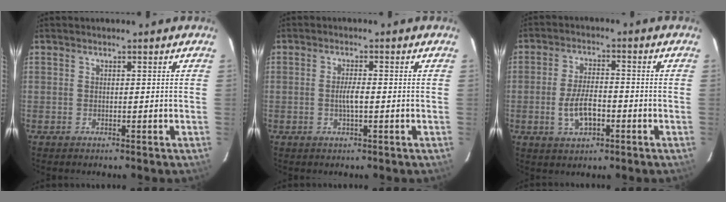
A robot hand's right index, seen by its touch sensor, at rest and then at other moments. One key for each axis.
{"total": 2.6, "fx": -0.5, "fy": 0.4, "fz": 2.6, "tx": -0.048, "ty": 0.000, "tz": -0.010}
{"total": 7.2, "fx": -2.3, "fy": 3.2, "fz": 6.0, "tx": -0.121, "ty": 0.000, "tz": -0.037}